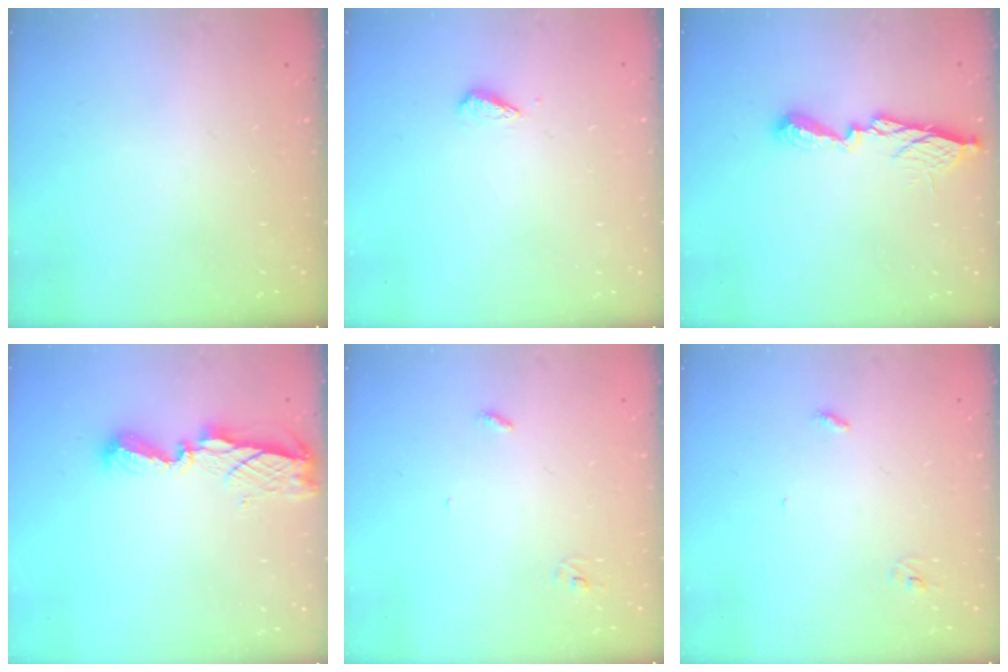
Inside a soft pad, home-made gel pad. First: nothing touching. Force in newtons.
{"total": 3.0, "press": 2.9, "slide": 0.6}
{"total": 10.6, "press": 10.6, "slide": 0.6}
{"total": 8.5, "press": 8.5, "slide": 0.3}
{"total": 2.8, "press": 2.8, "slide": 0.2}
{"total": 2.8, "press": 2.8, "slide": 0.2}